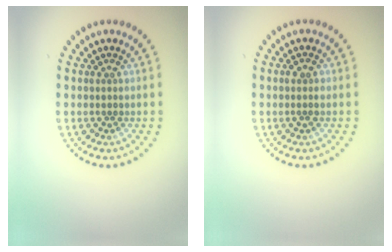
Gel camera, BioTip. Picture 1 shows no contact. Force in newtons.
{"total": 1.0, "press": 0.9, "slide": 0.4}